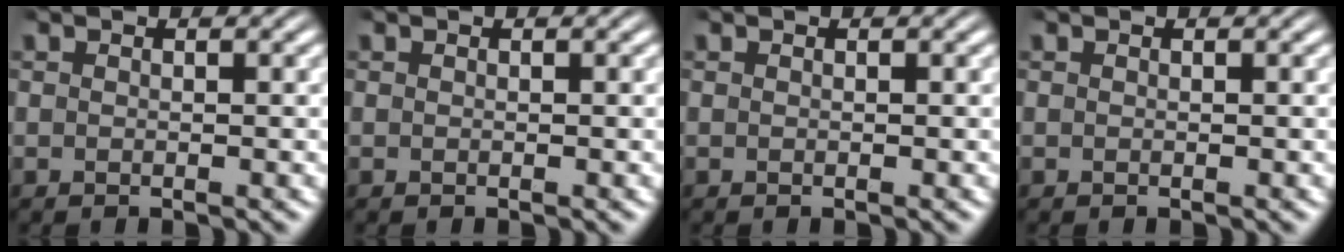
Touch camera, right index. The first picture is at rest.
{"total": 0.0}
{"total": 0.0}
{"total": 0.0}